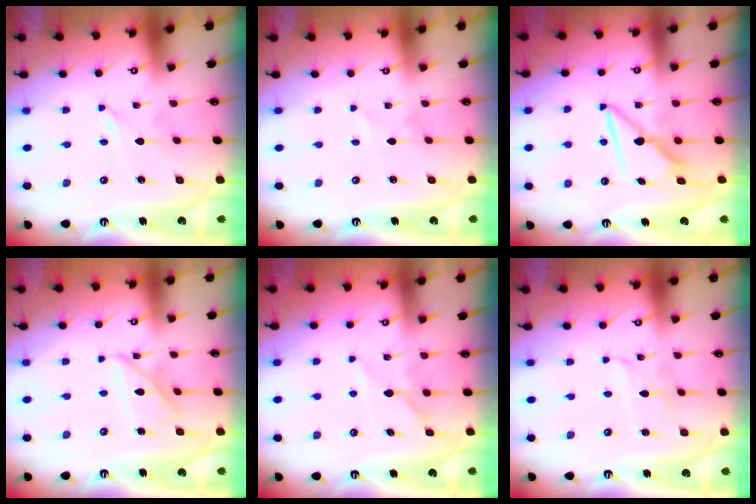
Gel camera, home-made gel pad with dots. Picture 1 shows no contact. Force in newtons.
{"total": 0.0}
{"total": 8.4, "press": 8.3, "slide": 0.6}
{"total": 10.5, "press": 10.5, "slide": 0.8}
{"total": 5.0, "press": 5.0, "slide": 0.4}
{"total": 3.2, "press": 3.2, "slide": 0.3}